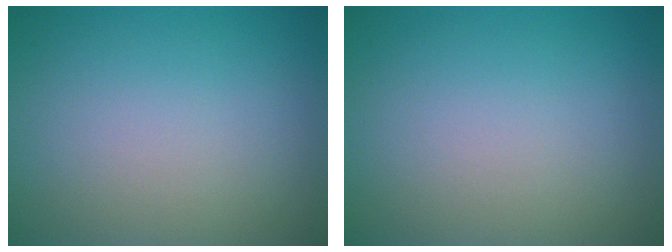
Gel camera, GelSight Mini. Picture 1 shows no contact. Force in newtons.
{"total": 0.0}